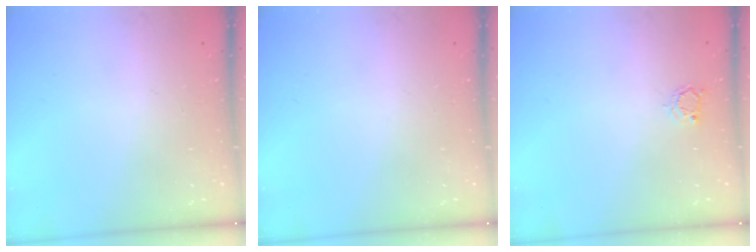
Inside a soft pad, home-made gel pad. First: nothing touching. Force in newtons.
{"total": 0.0}
{"total": 3.0, "press": 3.0, "slide": 0.4}